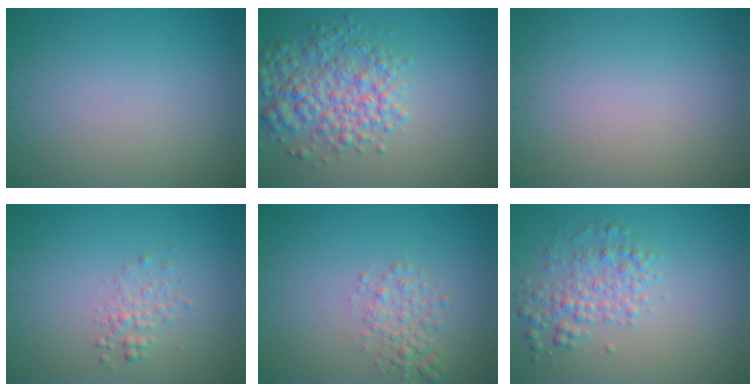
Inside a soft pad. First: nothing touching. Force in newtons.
{"total": 5.5, "press": 5.5, "slide": 0.2}
{"total": 0.0}
{"total": 1.4, "press": 1.4, "slide": 0.1}
{"total": 2.2, "press": 2.2, "slide": 0.1}
{"total": 3.0, "press": 3.0, "slide": 0.0}